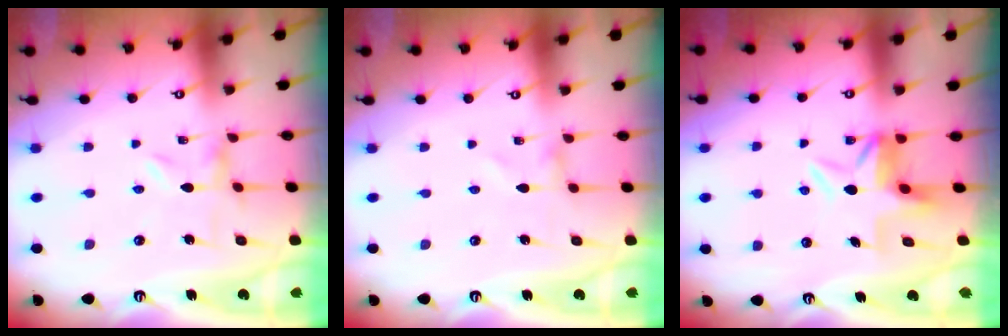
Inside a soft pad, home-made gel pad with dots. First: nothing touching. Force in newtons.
{"total": 0.7, "press": 0.6, "slide": 0.1}
{"total": 5.4, "press": 5.0, "slide": 2.0}